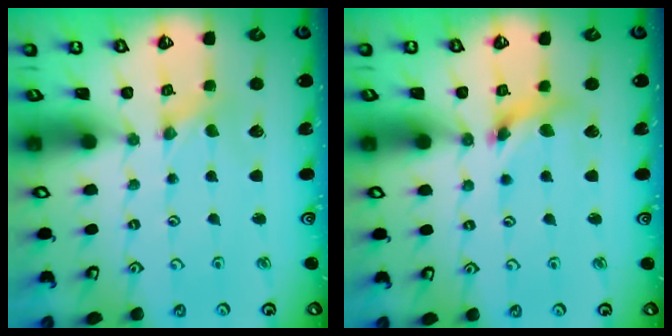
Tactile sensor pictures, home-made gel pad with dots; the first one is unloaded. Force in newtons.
{"total": 6.2, "press": 6.2, "slide": 0.7}